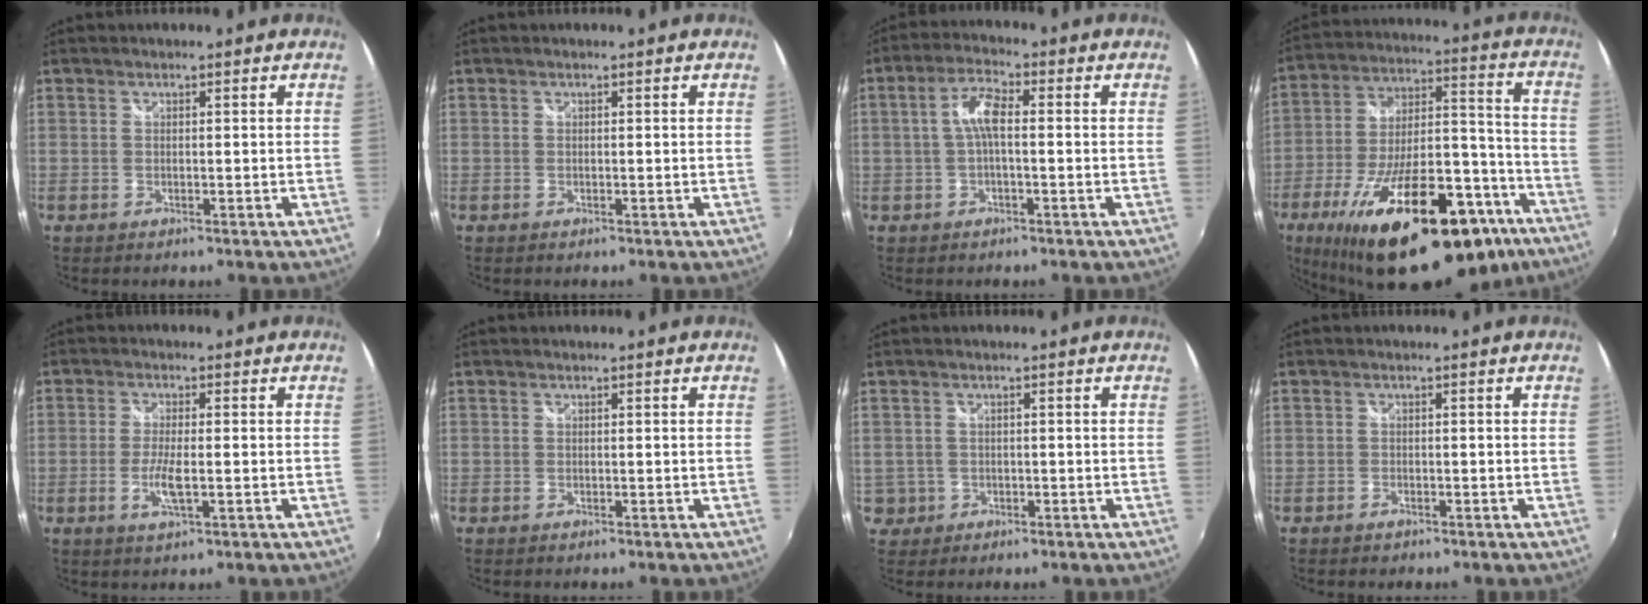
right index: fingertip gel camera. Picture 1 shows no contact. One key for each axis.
{"total": 0.0}
{"total": 5.0, "fx": -0.2, "fy": 1.4, "fz": 4.8, "tx": -0.097, "ty": 0.014, "tz": -0.005}
{"total": 32.8, "fx": -20.8, "fy": 12.5, "fz": 22.0, "tx": -0.363, "ty": 0.001, "tz": -0.298}
{"total": 4.9, "fx": -1.3, "fy": 1.0, "fz": 4.6, "tx": -0.096, "ty": -0.008, "tz": -0.025}
{"total": 0.0}
{"total": 3.6, "fx": -0.5, "fy": 3.5, "fz": 0.5, "tx": -0.011, "ty": 0.005, "tz": 0.001}
{"total": 1.3, "fx": -1.0, "fy": 0.9, "fz": 0.3, "tx": -0.010, "ty": -0.002, "tz": -0.014}